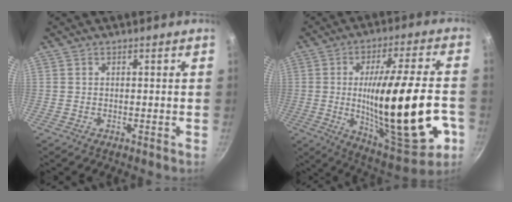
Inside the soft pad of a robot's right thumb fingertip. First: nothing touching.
{"total": 27.5, "force": [-5.2, 7.9, 25.8], "torque": [-0.387, 0.008, -0.061]}